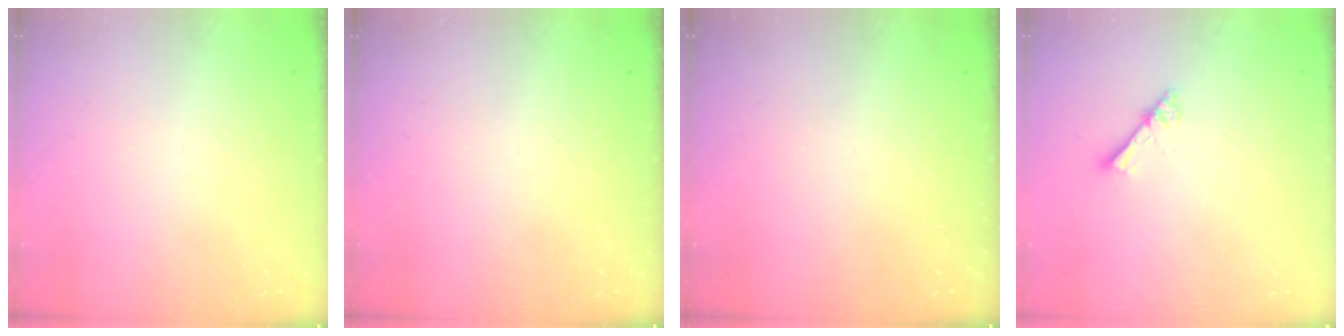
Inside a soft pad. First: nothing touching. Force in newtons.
{"total": 0.0}
{"total": 0.0}
{"total": 2.8, "press": 2.8, "slide": 0.3}